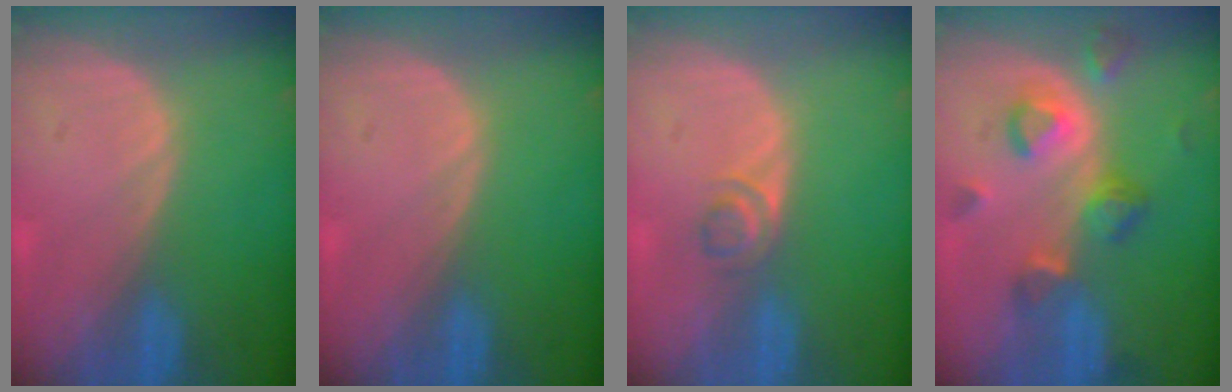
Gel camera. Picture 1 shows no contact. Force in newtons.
{"total": 0.0}
{"total": 2.3, "press": 2.1, "slide": 1.0}
{"total": 7.1, "press": 6.9, "slide": 1.6}